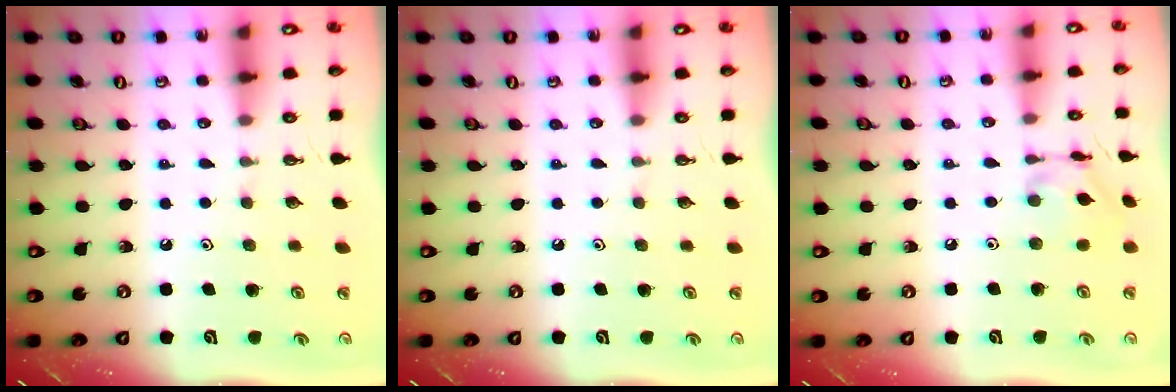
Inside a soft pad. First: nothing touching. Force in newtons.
{"total": 0.0}
{"total": 10.3, "press": 10.3, "slide": 0.6}